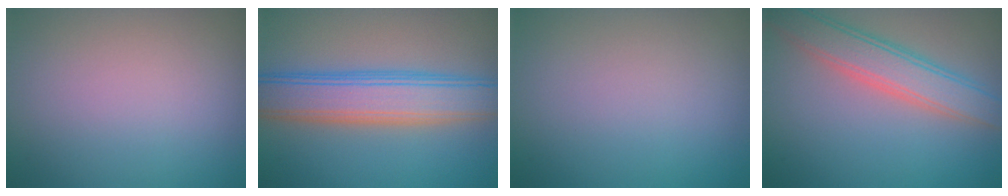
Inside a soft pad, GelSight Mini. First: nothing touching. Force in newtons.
{"total": 7.0, "press": 7.0, "slide": 0.3}
{"total": 0.0}
{"total": 4.9, "press": 4.9, "slide": 0.3}